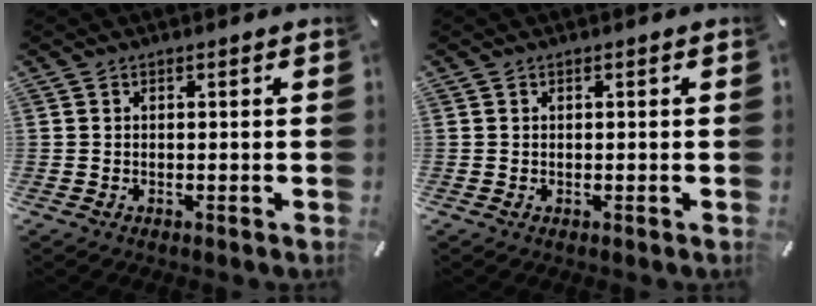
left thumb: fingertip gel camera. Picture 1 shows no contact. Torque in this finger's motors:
{"motor_torque": [-0.09, -0.04, -0.02, -0.02, 0.00]}